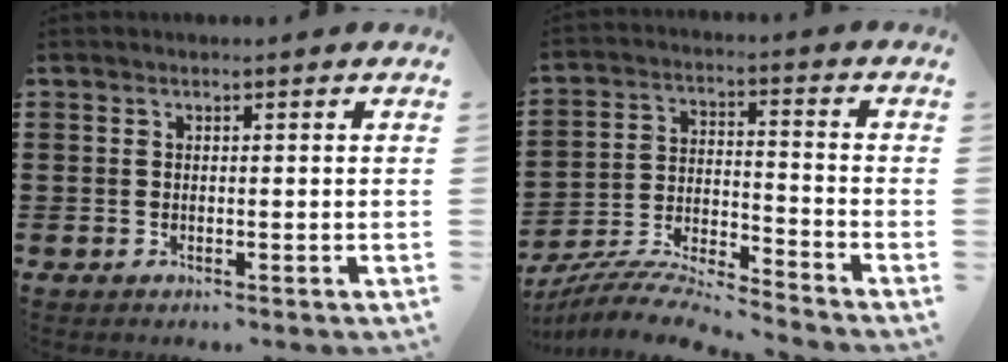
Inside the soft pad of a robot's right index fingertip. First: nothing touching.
{"total": 7.2, "force": [-6.9, 0.0, 1.9], "torque": [-0.050, -0.009, -0.140]}